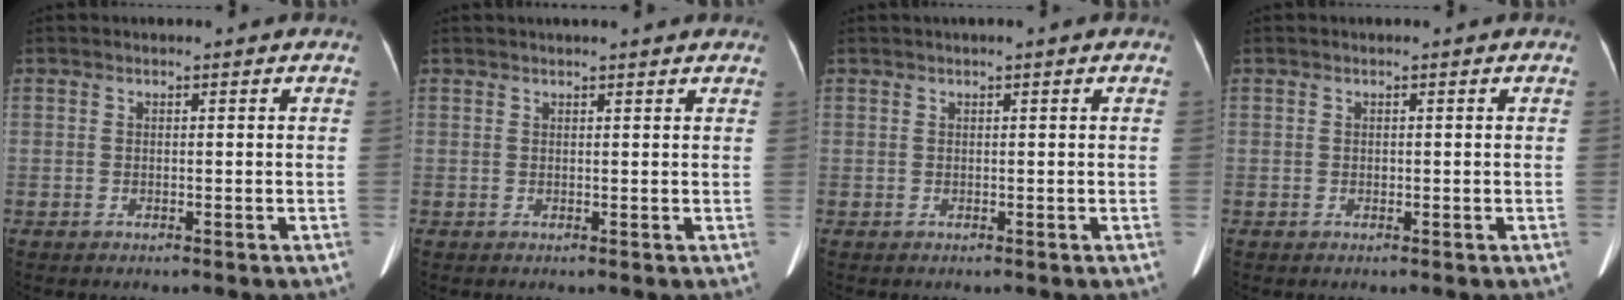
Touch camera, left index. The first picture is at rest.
{"total": 6.3, "force": [5.5, 0.8, 2.9], "torque": [-0.041, 0.027, 0.061]}
{"total": 0.7, "force": [0.3, -0.1, 0.6], "torque": [-0.017, 0.005, 0.007]}
{"total": 0.0}